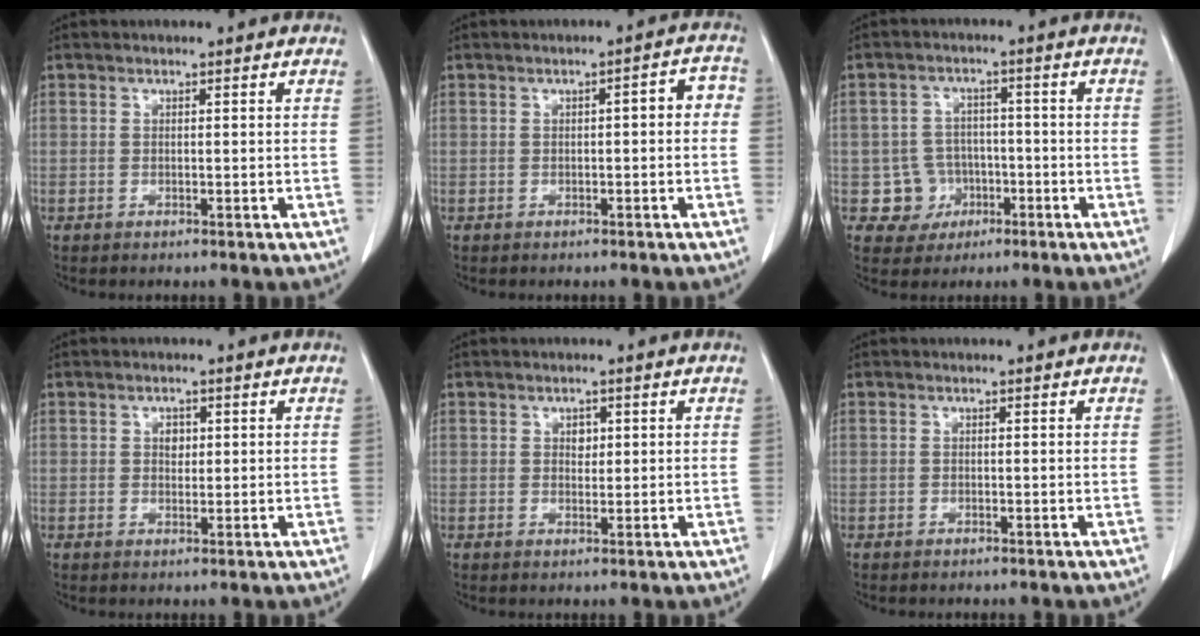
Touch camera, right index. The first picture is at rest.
{"total": 3.4, "force": [-0.1, 1.1, 3.2], "torque": [-0.036, 0.021, -0.005]}
{"total": 5.5, "force": [-1.6, 5.3, 0.1], "torque": [0.010, 0.016, -0.018]}
{"total": 1.7, "force": [0.5, 1.3, 1.1], "torque": [-0.015, 0.000, 0.007]}
{"total": 1.6, "force": [0.5, 1.1, 1.0], "torque": [-0.011, -0.002, 0.007]}
{"total": 0.0}